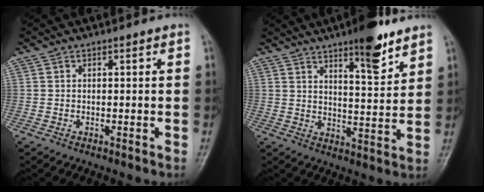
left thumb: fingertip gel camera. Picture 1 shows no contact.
{"total": 10.0, "force": [6.9, 2.4, 6.9], "torque": [-0.083, -0.047, 0.104]}